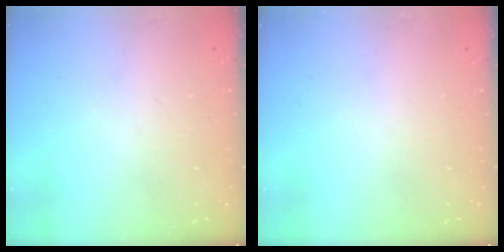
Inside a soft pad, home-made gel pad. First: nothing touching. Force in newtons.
{"total": 0.0}